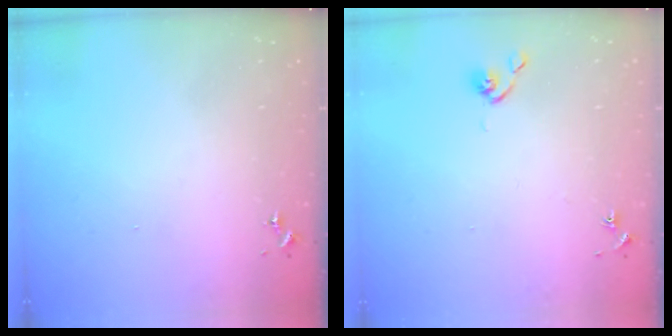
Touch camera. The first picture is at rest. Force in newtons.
{"total": 4.9, "press": 4.9, "slide": 0.7}